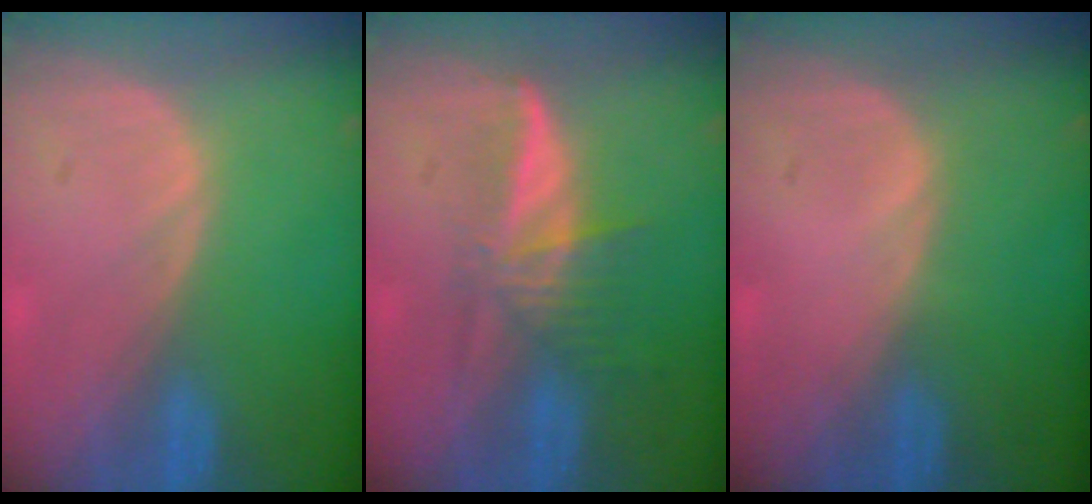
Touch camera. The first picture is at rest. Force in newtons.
{"total": 5.9, "press": 5.3, "slide": 2.4}
{"total": 0.0}